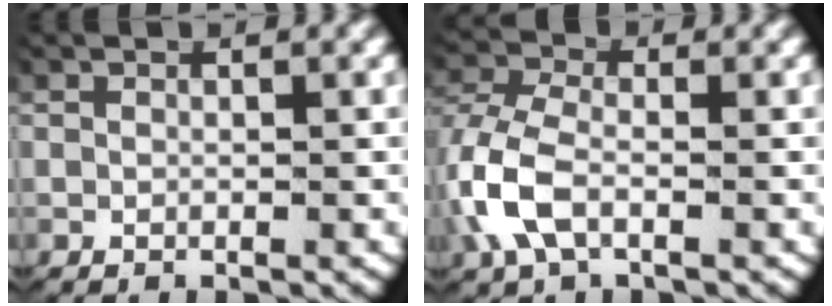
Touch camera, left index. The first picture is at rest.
{"total": 5.2, "force": [-0.9, 3.6, 3.6], "torque": [-0.109, -0.018, -0.009]}